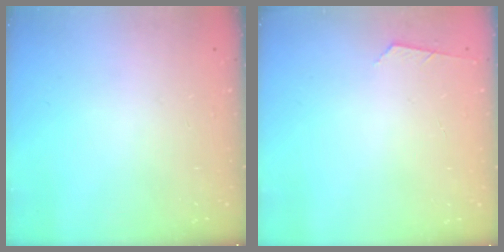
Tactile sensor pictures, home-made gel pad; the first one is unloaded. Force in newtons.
{"total": 2.6, "press": 2.6, "slide": 0.4}